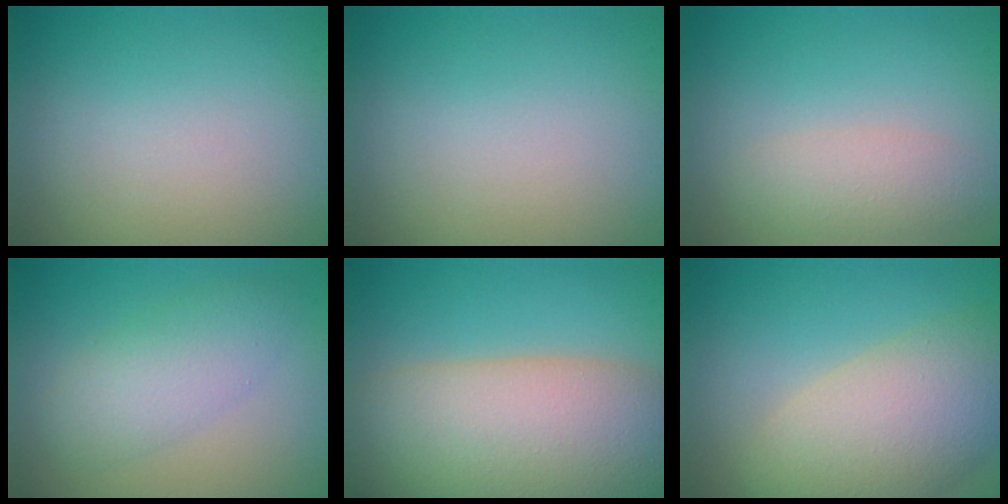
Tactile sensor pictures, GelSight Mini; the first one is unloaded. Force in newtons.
{"total": 0.0}
{"total": 2.3, "press": 2.3, "slide": 0.2}
{"total": 3.8, "press": 3.8, "slide": 0.1}
{"total": 11.8, "press": 11.8, "slide": 0.8}
{"total": 7.6, "press": 7.6, "slide": 0.6}